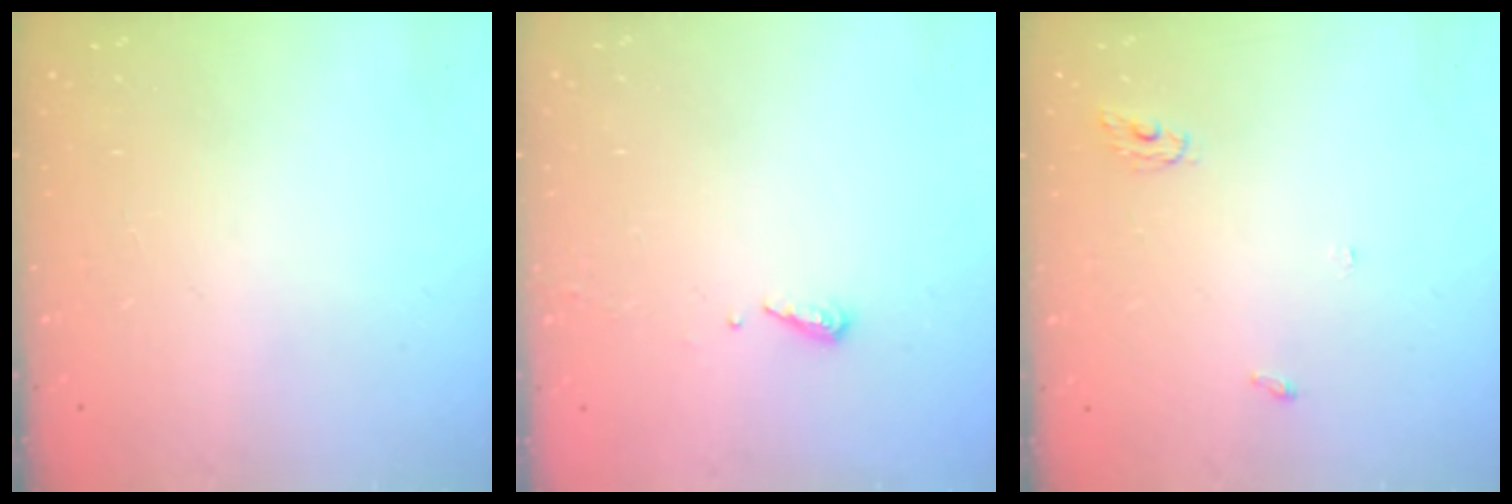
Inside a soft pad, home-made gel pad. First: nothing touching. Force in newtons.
{"total": 5.3, "press": 5.3, "slide": 0.5}
{"total": 3.3, "press": 3.3, "slide": 0.2}